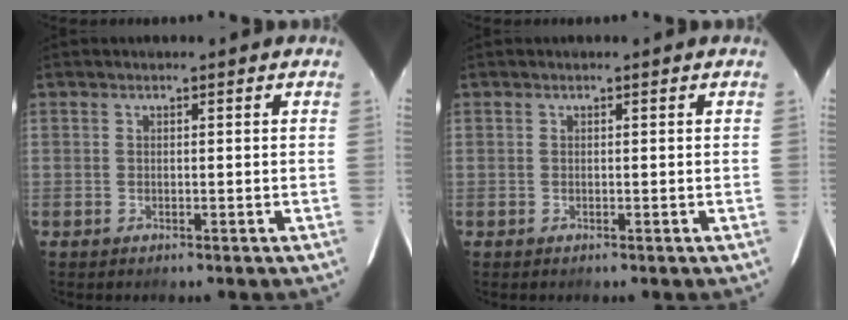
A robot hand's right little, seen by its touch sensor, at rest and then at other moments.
{"total": 0.0}